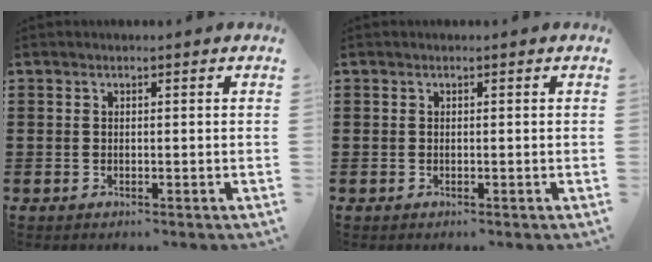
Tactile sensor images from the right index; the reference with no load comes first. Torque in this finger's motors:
{"motor_torque": [1.23, 0.91, 0.00, 0.00]}